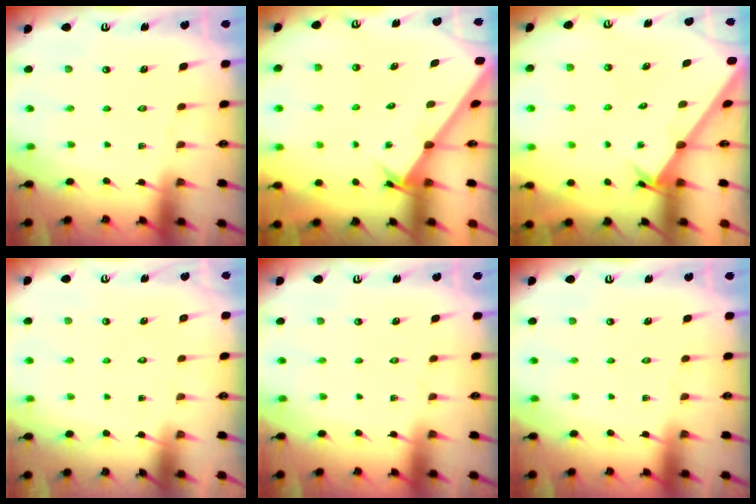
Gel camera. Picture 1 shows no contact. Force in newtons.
{"total": 2.1, "press": 2.1, "slide": 0.2}
{"total": 2.0, "press": 2.0, "slide": 0.2}
{"total": 1.6, "press": 1.6, "slide": 0.1}
{"total": 0.0}
{"total": 0.0}